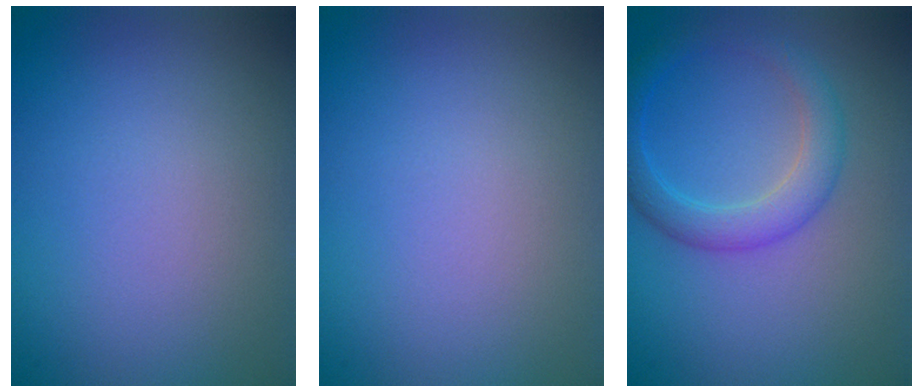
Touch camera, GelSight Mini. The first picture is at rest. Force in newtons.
{"total": 0.0}
{"total": 3.3, "press": 3.3, "slide": 0.2}